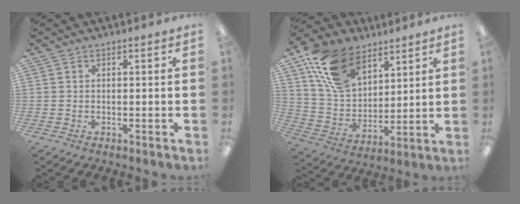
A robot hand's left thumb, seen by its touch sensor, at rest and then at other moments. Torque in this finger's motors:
{"motor_torque": [0.40, 0.50, 1.83, -0.94, 0.45]}